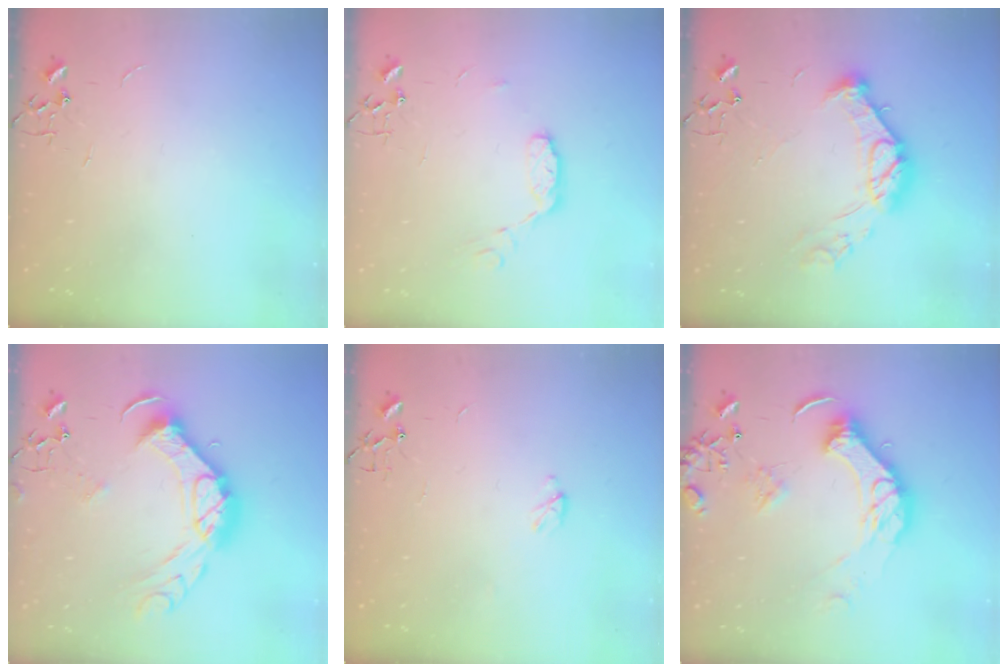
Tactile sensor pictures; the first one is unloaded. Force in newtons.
{"total": 8.0, "press": 8.0, "slide": 0.5}
{"total": 14.4, "press": 14.4, "slide": 0.9}
{"total": 19.9, "press": 19.9, "slide": 1.4}
{"total": 3.0, "press": 3.0, "slide": 0.5}
{"total": 16.2, "press": 16.0, "slide": 2.3}